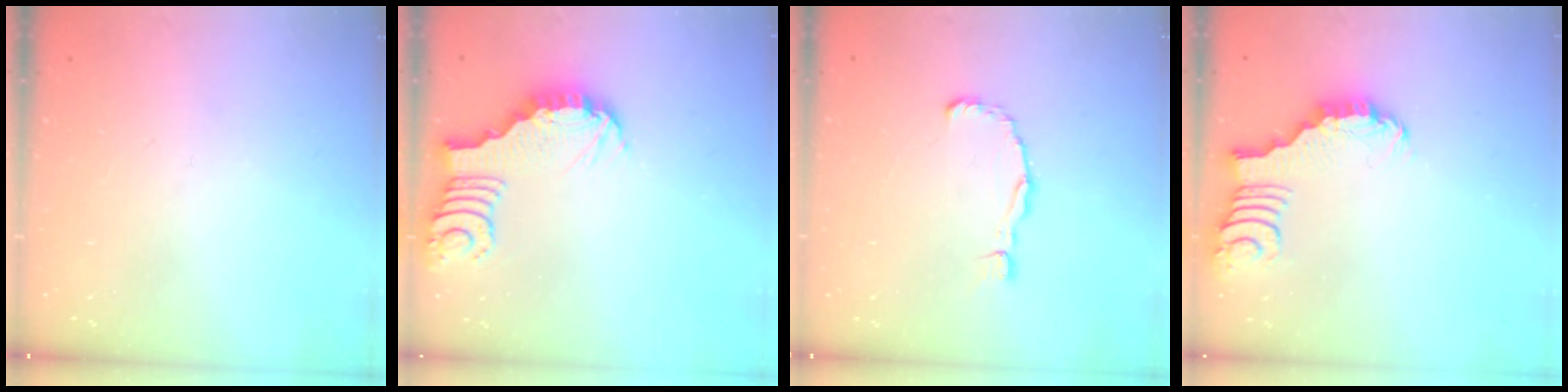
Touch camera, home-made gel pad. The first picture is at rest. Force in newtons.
{"total": 3.9, "press": 3.9, "slide": 0.4}
{"total": 3.2, "press": 3.1, "slide": 0.4}
{"total": 2.2, "press": 2.2, "slide": 0.4}